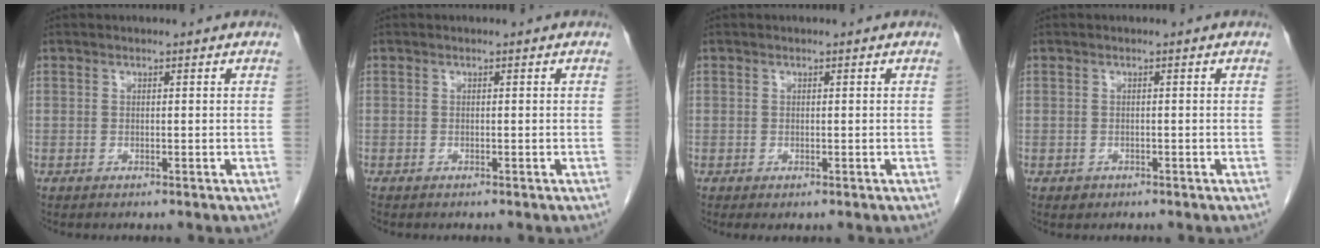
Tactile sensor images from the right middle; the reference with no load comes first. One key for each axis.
{"total": 0.0}
{"total": 0.5, "fx": -0.2, "fy": 0.4, "fz": 0.3, "tx": -0.007, "ty": 0.000, "tz": 0.000}
{"total": 0.8, "fx": -0.4, "fy": 0.7, "fz": 0.1, "tx": -0.004, "ty": 0.002, "tz": -0.003}